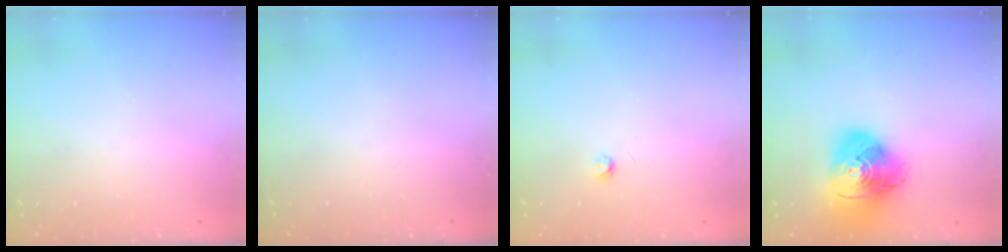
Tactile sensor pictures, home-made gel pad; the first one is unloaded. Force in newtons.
{"total": 0.0}
{"total": 2.8, "press": 2.7, "slide": 0.3}
{"total": 16.7, "press": 16.6, "slide": 2.3}